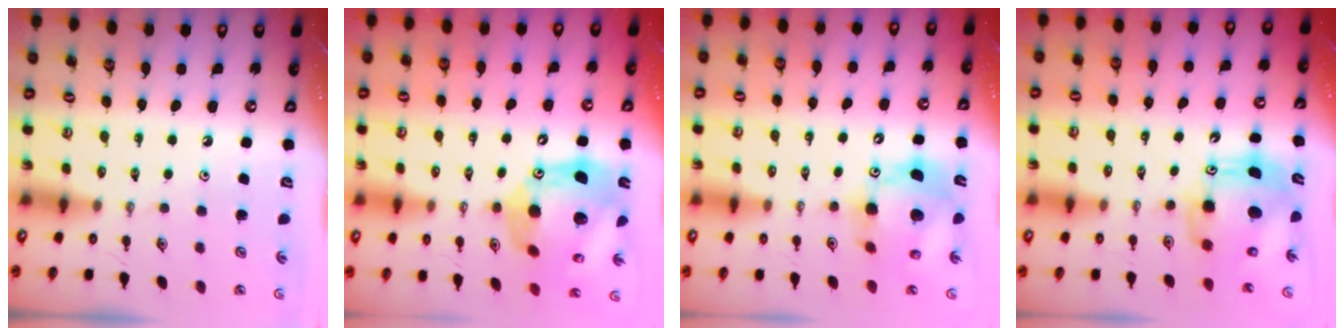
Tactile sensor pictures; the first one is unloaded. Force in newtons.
{"total": 20.7, "press": 20.6, "slide": 2.0}
{"total": 14.4, "press": 14.1, "slide": 2.6}
{"total": 11.7, "press": 11.6, "slide": 1.3}